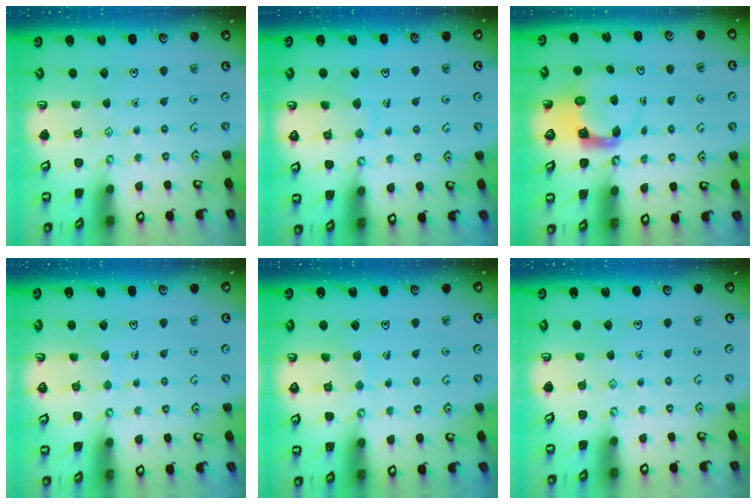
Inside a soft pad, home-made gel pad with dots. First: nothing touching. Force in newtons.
{"total": 6.9, "press": 6.9, "slide": 0.7}
{"total": 3.9, "press": 3.9, "slide": 0.4}
{"total": 4.9, "press": 4.8, "slide": 0.3}
{"total": 5.7, "press": 5.7, "slide": 0.5}
{"total": 0.0}